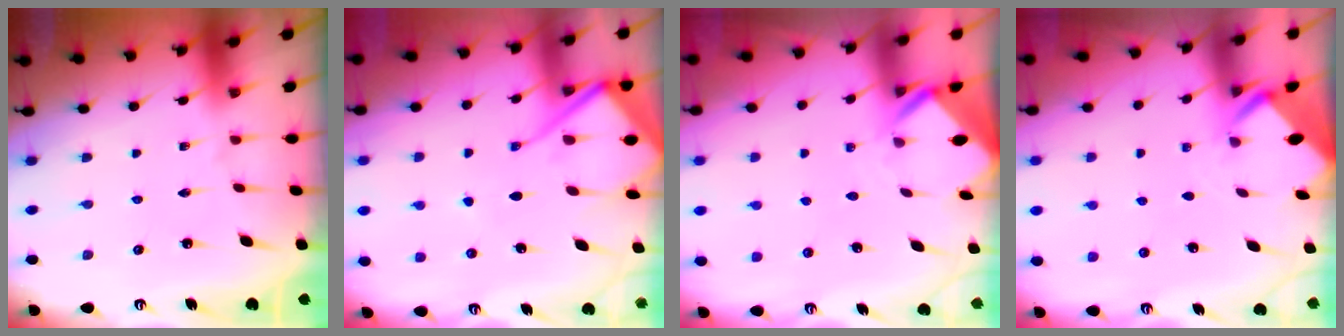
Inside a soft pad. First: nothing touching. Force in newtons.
{"total": 12.5, "press": 12.4, "slide": 1.3}
{"total": 2.8, "press": 2.8, "slide": 0.2}
{"total": 2.0, "press": 2.0, "slide": 0.2}